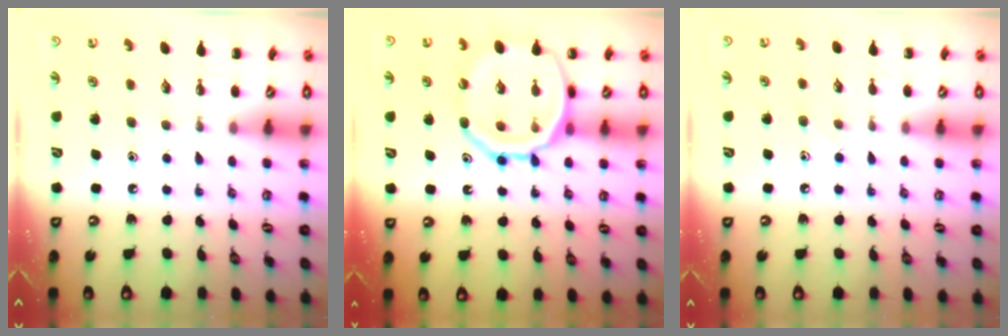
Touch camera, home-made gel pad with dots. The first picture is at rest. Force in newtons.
{"total": 17.8, "press": 17.6, "slide": 2.5}
{"total": 4.8, "press": 4.4, "slide": 1.9}